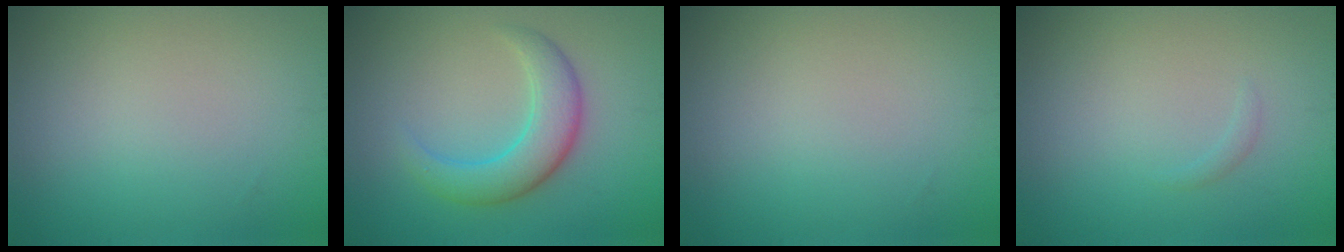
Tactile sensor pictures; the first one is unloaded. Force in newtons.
{"total": 4.3, "press": 4.3, "slide": 0.2}
{"total": 0.0}
{"total": 0.5, "press": 0.5, "slide": 0.1}